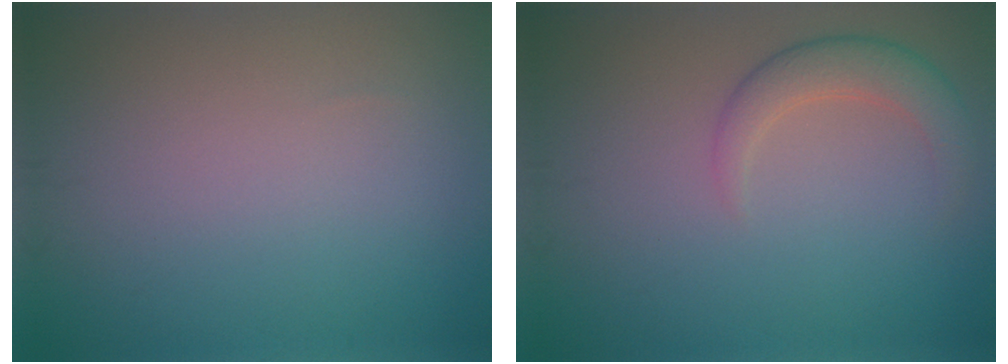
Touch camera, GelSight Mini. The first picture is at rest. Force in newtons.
{"total": 3.1, "press": 3.1, "slide": 0.3}